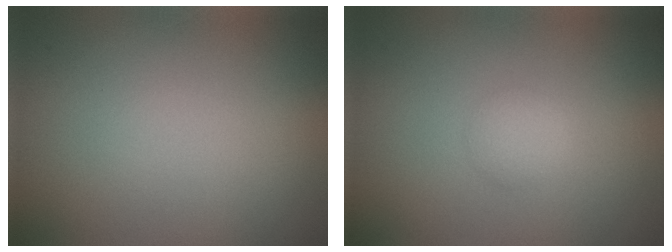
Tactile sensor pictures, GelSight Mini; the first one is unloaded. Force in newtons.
{"total": 1.6, "press": 1.6, "slide": 0.0}